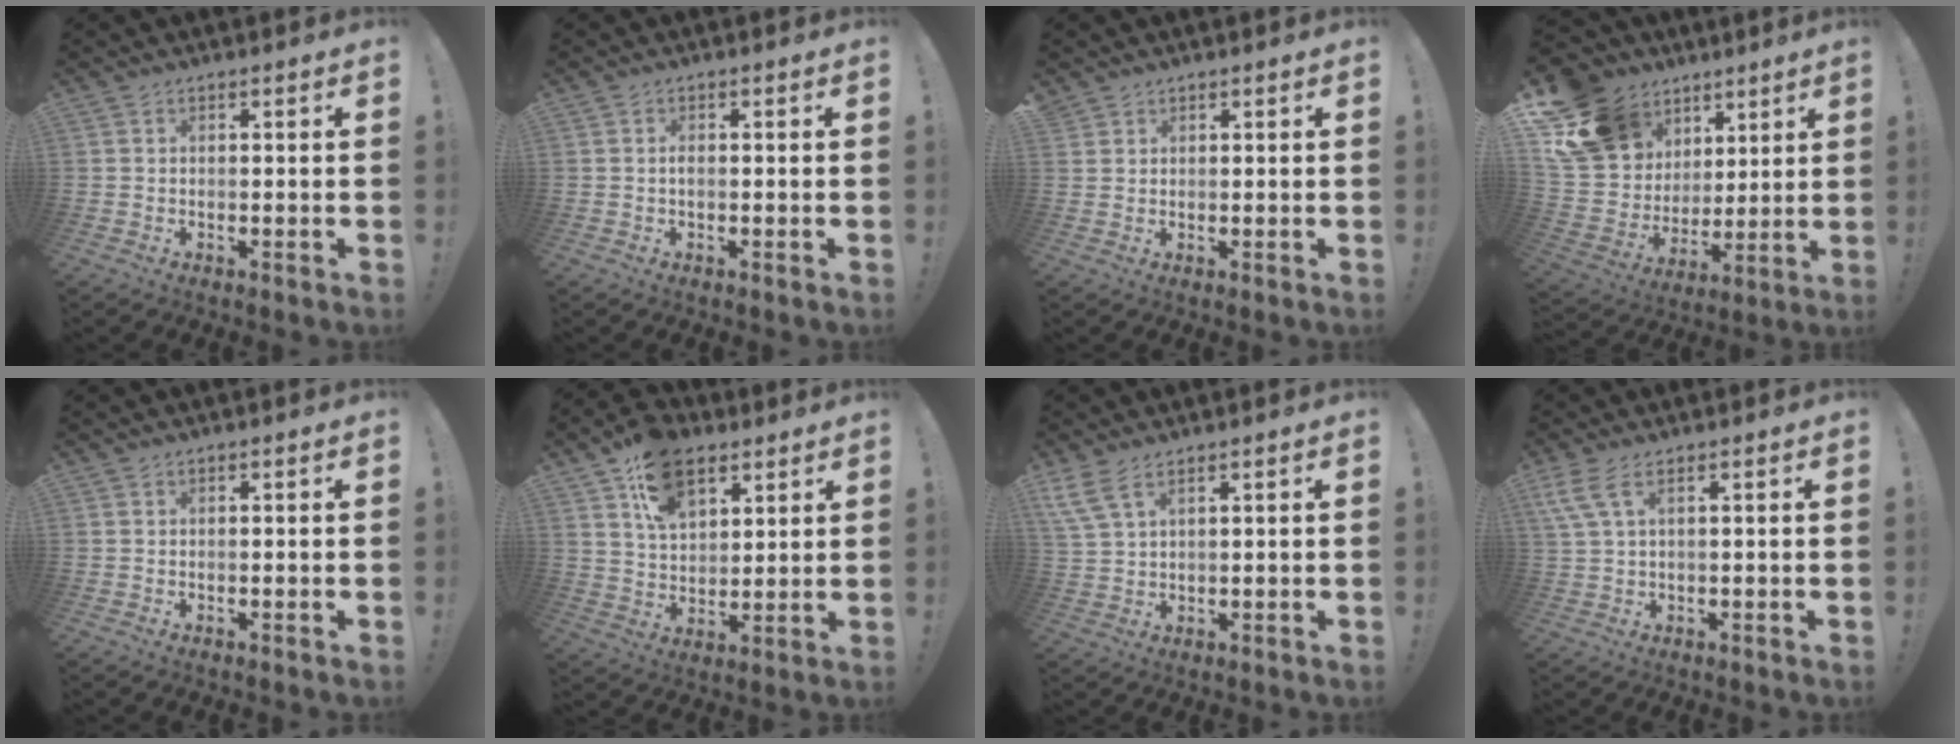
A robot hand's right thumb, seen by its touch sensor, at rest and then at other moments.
{"total": 0.9, "force": [-0.3, 0.3, 0.8], "torque": [-0.017, 0.002, -0.006]}
{"total": 1.6, "force": [1.3, 1.1, 0.0], "torque": [0.003, -0.006, 0.024]}
{"total": 19.6, "force": [9.9, 15.0, 7.9], "torque": [-0.136, -0.051, 0.219]}
{"total": 0.0}
{"total": 14.3, "force": [8.2, 8.8, 7.6], "torque": [-0.128, -0.031, 0.155]}
{"total": 6.2, "force": [4.2, 2.0, 4.1], "torque": [-0.089, -0.011, 0.083]}
{"total": 5.6, "force": [2.8, 1.5, 4.6], "torque": [-0.095, -0.003, 0.056]}